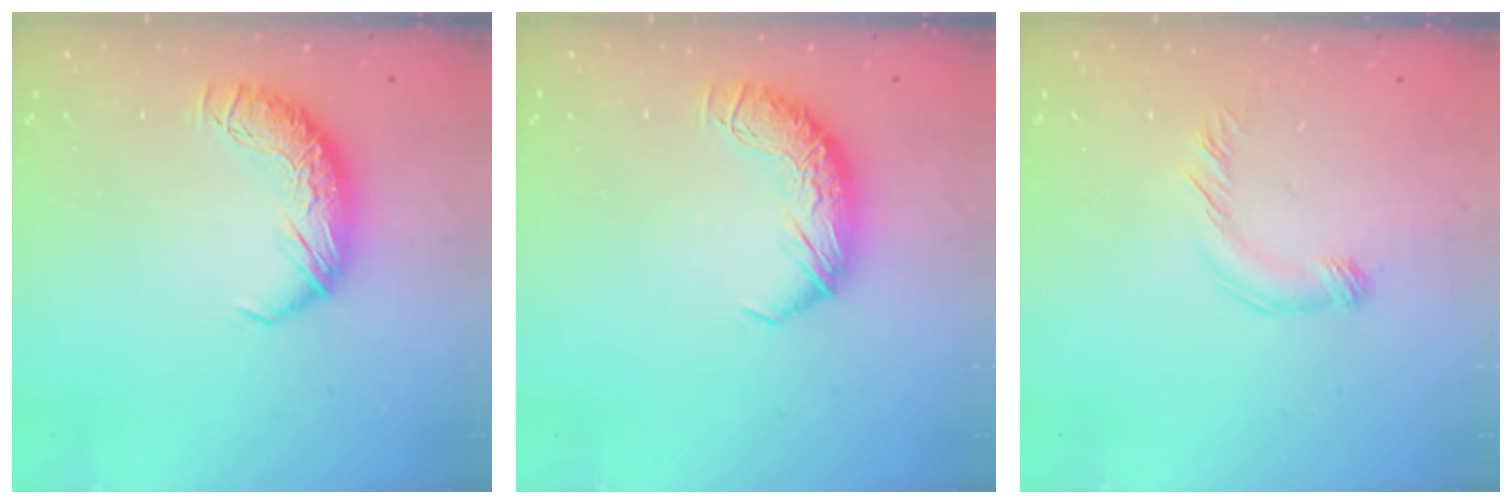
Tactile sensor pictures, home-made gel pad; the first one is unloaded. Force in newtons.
{"total": 0.0}
{"total": 3.4, "press": 3.3, "slide": 0.7}